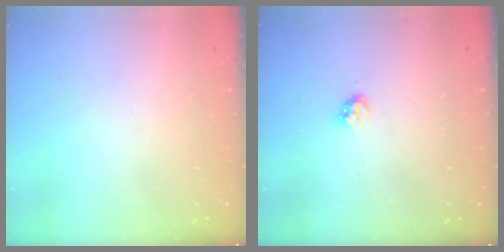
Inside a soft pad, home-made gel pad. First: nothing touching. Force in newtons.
{"total": 2.8, "press": 2.7, "slide": 0.3}